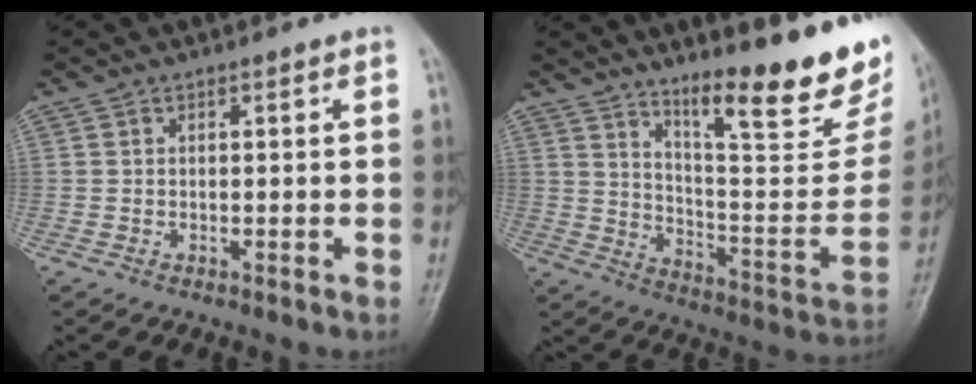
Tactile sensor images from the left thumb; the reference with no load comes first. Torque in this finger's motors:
{"motor_torque": [0.56, 0.52, 1.43, -1.34, 0.13]}